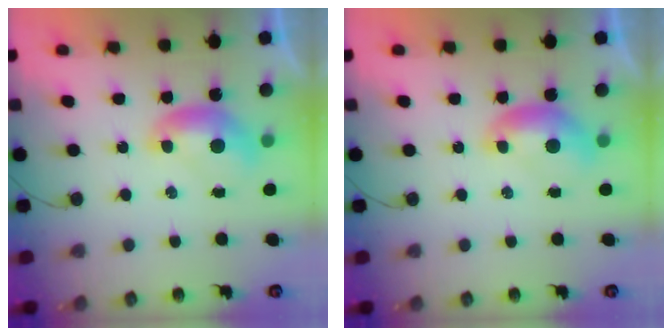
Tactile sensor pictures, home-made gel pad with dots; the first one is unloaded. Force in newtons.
{"total": 0.0}